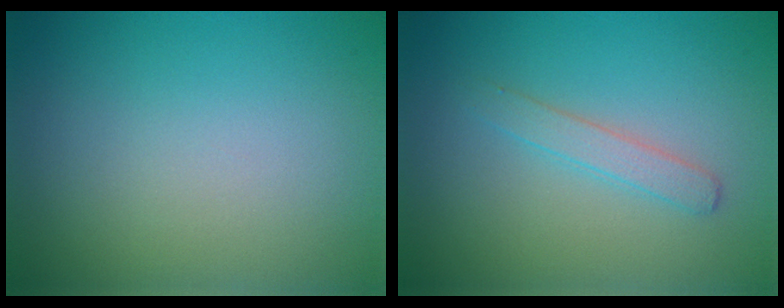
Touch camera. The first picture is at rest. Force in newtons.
{"total": 1.6, "press": 1.6, "slide": 0.0}